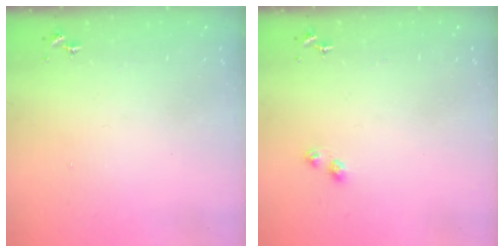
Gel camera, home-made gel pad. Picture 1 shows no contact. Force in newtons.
{"total": 3.2, "press": 3.2, "slide": 0.4}